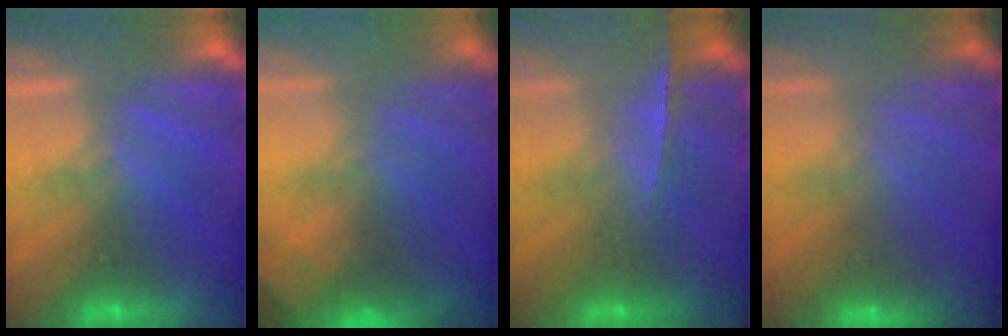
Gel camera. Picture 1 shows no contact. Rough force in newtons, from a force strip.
{"total": 9.3}
{"total": 1.7}
{"total": 2.5}